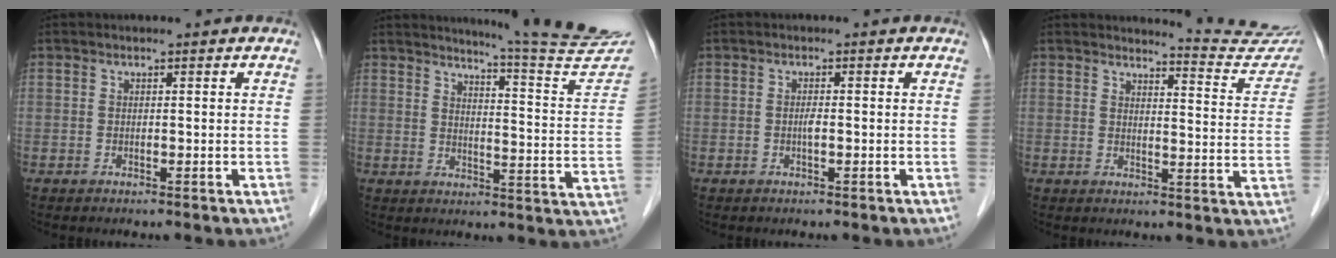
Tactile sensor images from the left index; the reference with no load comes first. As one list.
[{"total": 17.3, "force": [16.4, -1.3, 5.5], "torque": [-0.080, -0.109, 0.189]}, {"total": 1.1, "force": [-0.3, 0.1, 1.0], "torque": [-0.020, 0.000, -0.006]}, {"total": 10.6, "force": [10.6, -0.3, -0.1], "torque": [0.007, -0.081, 0.104]}]